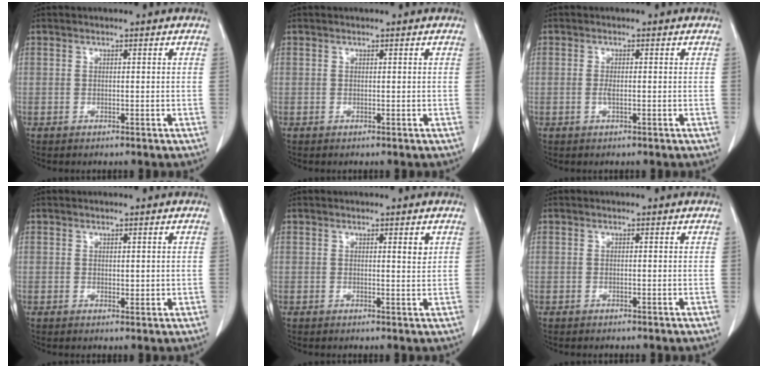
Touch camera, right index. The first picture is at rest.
{"total": 0.0}
{"total": 1.3, "force": [-0.2, 0.3, 1.2], "torque": [-0.028, -0.002, -0.003]}
{"total": 1.4, "force": [0.3, 0.8, 1.1], "torque": [-0.014, -0.006, 0.008]}
{"total": 1.5, "force": [0.7, 0.2, 1.3], "torque": [-0.021, -0.003, 0.010]}
{"total": 0.0}